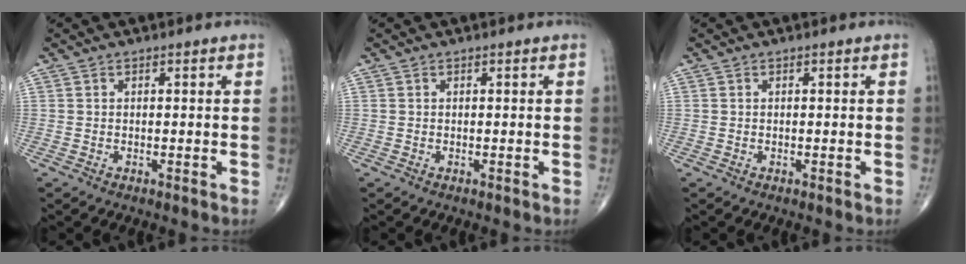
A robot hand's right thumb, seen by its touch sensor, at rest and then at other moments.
{"total": 0.0}
{"total": 0.0}